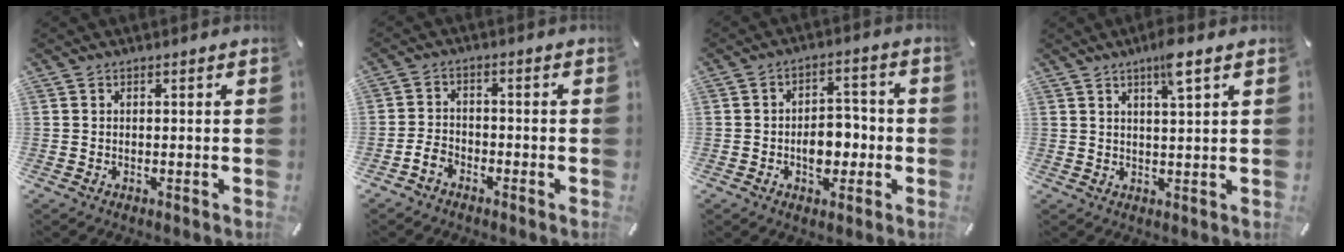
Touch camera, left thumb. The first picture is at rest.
{"total": 3.7, "force": [-2.5, 2.3, 1.6], "torque": [-0.033, 0.011, -0.049]}
{"total": 7.3, "force": [-2.0, 5.1, 4.7], "torque": [-0.055, 0.009, -0.036]}
{"total": 5.6, "force": [3.4, 0.5, 4.4], "torque": [-0.079, -0.007, 0.054]}